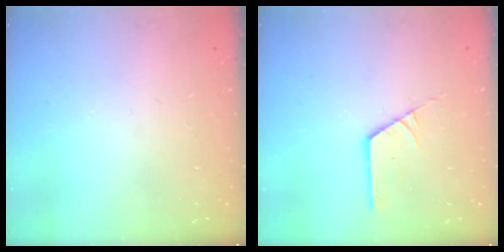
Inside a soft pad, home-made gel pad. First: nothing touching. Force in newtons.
{"total": 2.7, "press": 2.7, "slide": 0.1}